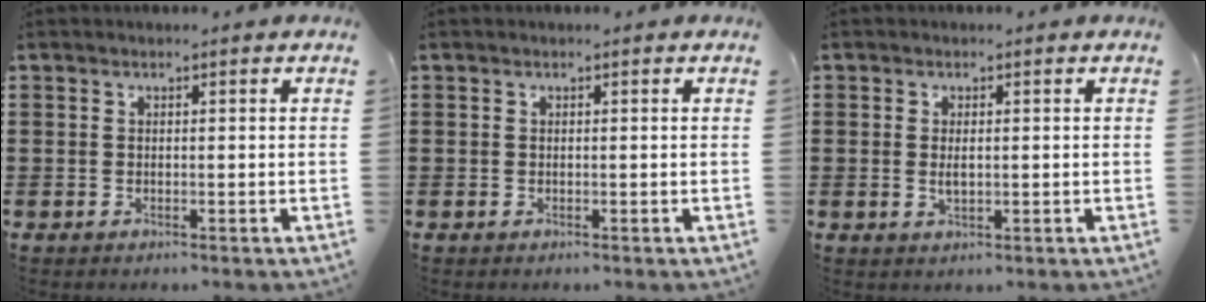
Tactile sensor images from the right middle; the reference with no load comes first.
{"total": 0.0}
{"total": 1.5, "force": [0.2, 0.7, 1.3], "torque": [-0.029, 0.002, 0.003]}